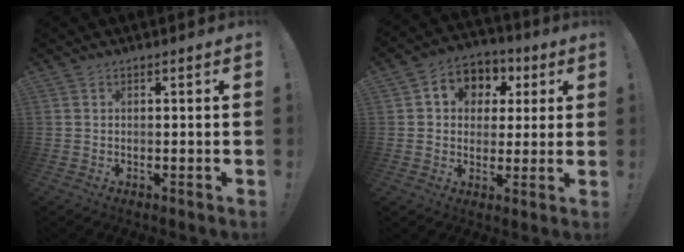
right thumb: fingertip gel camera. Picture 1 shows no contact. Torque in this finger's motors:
{"motor_torque": [1.13, 1.24, 0.59, -0.46, -0.01]}